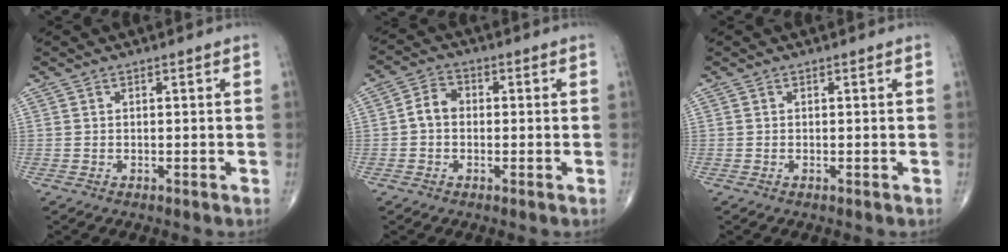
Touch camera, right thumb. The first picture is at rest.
{"total": 4.2, "force": [-0.4, 3.2, 2.6], "torque": [-0.040, 0.018, -0.016]}
{"total": 0.0}